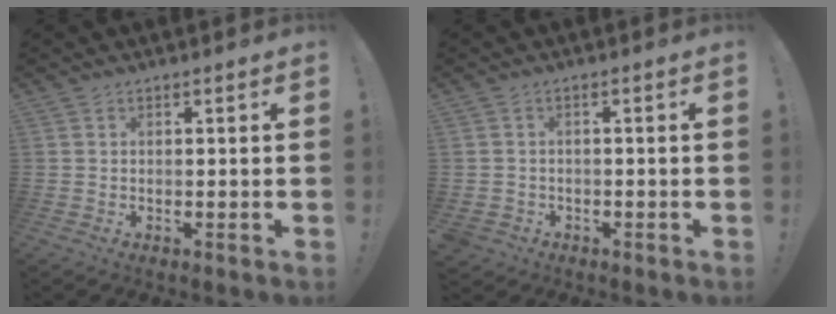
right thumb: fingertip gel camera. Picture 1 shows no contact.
{"total": 1.8, "force": [-0.7, 1.6, 0.3], "torque": [-0.010, 0.005, -0.011]}